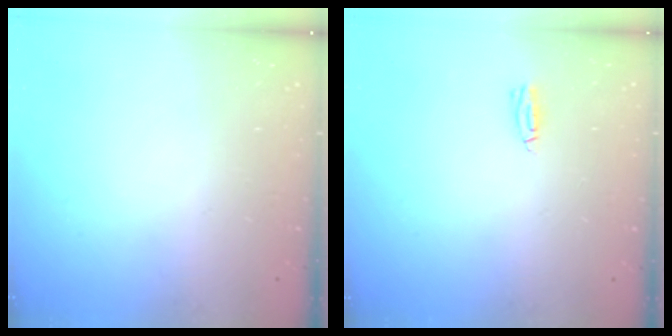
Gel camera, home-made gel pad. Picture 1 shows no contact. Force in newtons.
{"total": 4.1, "press": 3.6, "slide": 2.0}